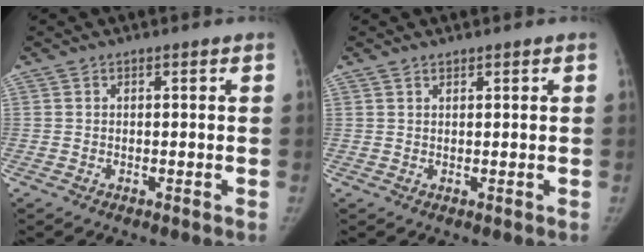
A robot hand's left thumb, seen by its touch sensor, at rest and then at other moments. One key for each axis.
{"total": 0.8, "fx": 0.7, "fy": 0.2, "fz": 0.2, "tx": -0.004, "ty": -0.005, "tz": 0.013}